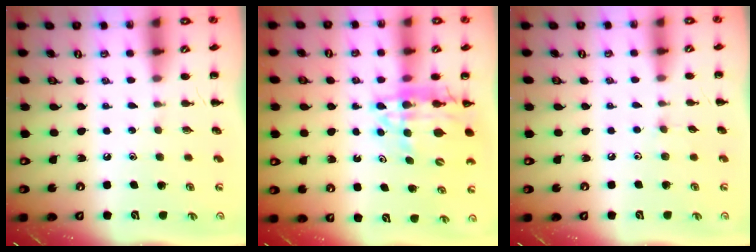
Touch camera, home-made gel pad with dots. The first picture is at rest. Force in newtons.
{"total": 15.0, "press": 14.5, "slide": 4.1}
{"total": 3.3, "press": 3.0, "slide": 1.4}